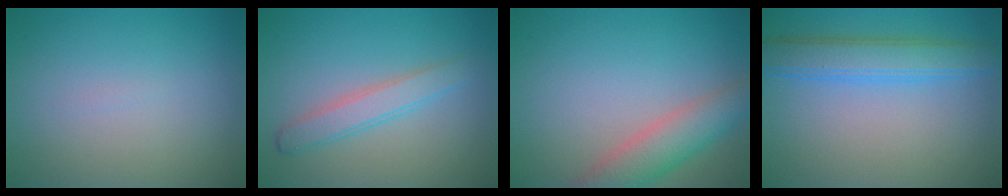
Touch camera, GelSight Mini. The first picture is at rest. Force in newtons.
{"total": 2.6, "press": 2.6, "slide": 0.2}
{"total": 4.6, "press": 4.6, "slide": 0.3}
{"total": 4.3, "press": 4.3, "slide": 0.2}